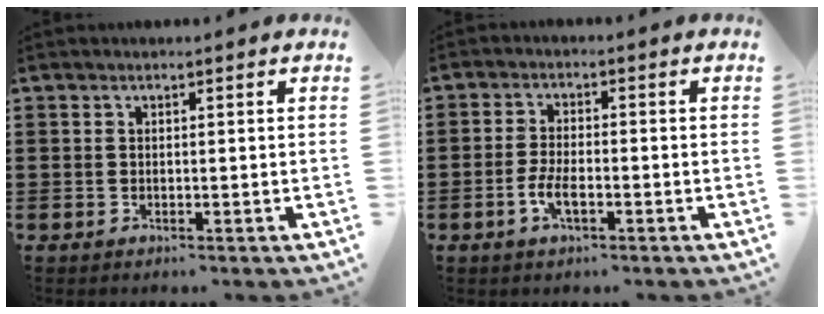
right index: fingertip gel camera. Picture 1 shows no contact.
{"total": 3.8, "force": [-1.5, 1.6, 3.2], "torque": [-0.076, -0.002, -0.032]}